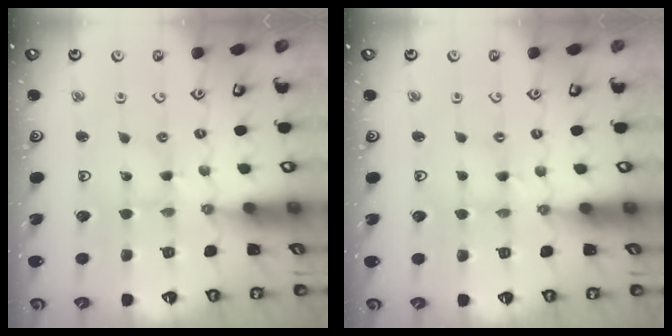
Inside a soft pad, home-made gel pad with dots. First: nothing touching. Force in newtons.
{"total": 2.3, "press": 2.3, "slide": 0.3}